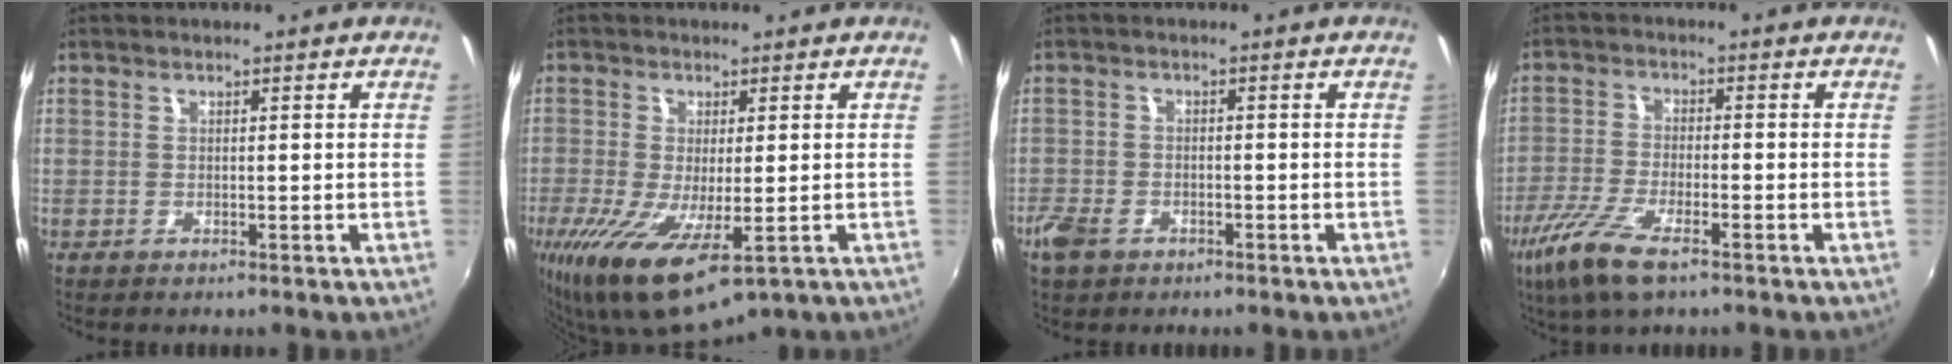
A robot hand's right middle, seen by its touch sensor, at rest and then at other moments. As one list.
[{"total": 11.8, "force": [-4.7, 4.3, 9.8], "torque": [-0.205, -0.048, -0.077]}, {"total": 4.7, "force": [-3.1, 2.6, 2.3], "torque": [-0.060, -0.009, -0.062]}, {"total": 9.7, "force": [-6.1, 2.8, 7.0], "torque": [-0.165, -0.024, -0.120]}]